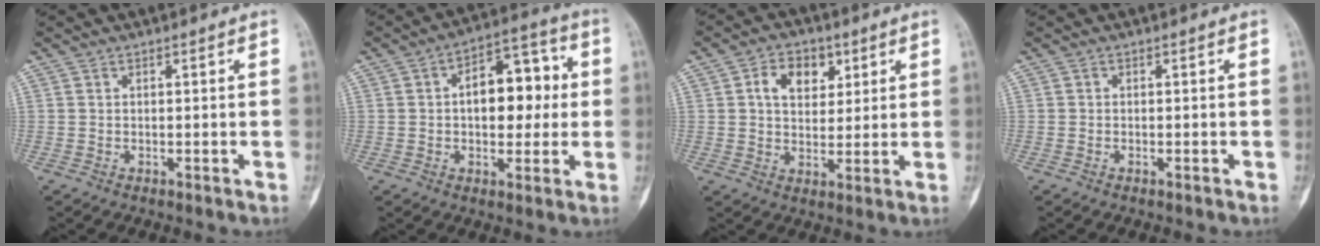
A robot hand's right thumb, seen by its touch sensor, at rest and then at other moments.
{"total": 12.8, "force": [1.0, 7.6, 10.3], "torque": [-0.107, 0.027, 0.009]}
{"total": 8.1, "force": [2.9, 5.7, 4.9], "torque": [-0.046, -0.005, 0.046]}
{"total": 0.0}